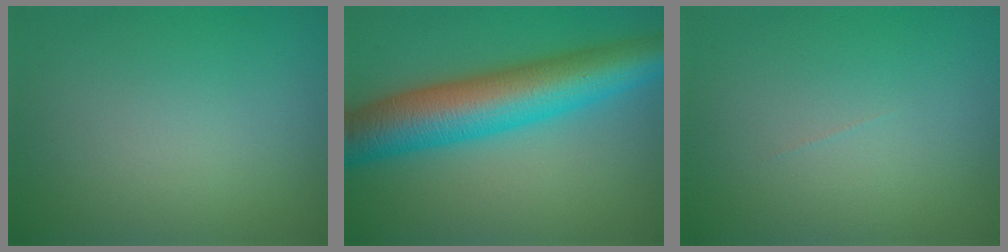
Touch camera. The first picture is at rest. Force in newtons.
{"total": 10.8, "press": 10.8, "slide": 0.1}
{"total": 0.0}